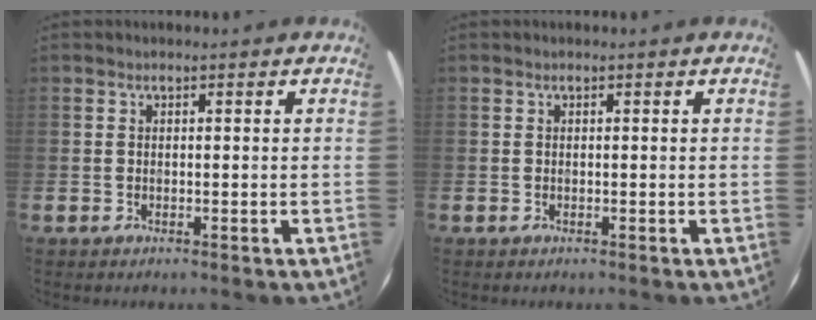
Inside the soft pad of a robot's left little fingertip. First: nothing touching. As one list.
[{"total": 0.0}]